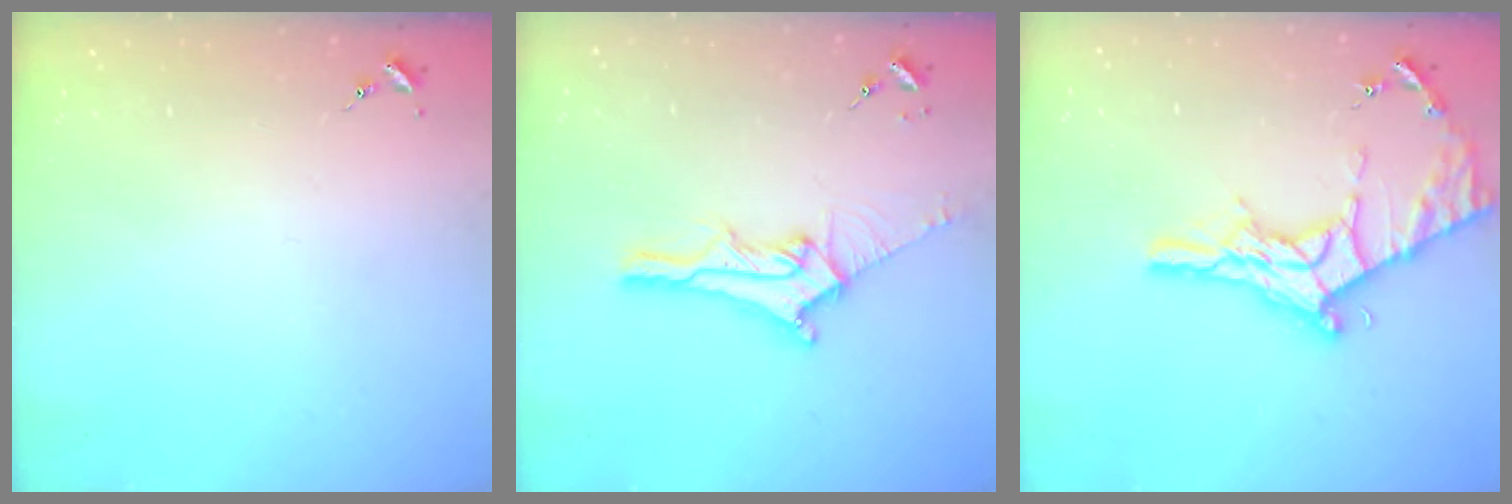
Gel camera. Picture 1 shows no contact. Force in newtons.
{"total": 12.5, "press": 12.5, "slide": 1.2}
{"total": 20.6, "press": 20.6, "slide": 1.6}